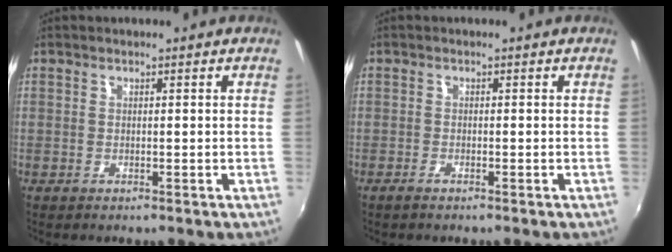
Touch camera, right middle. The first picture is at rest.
{"total": 1.4, "force": [-1.1, 0.1, 0.8], "torque": [-0.020, -0.003, -0.023]}